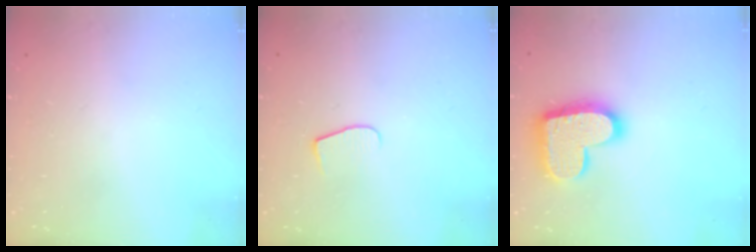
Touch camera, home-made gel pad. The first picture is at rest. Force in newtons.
{"total": 7.5, "press": 7.5, "slide": 0.6}
{"total": 16.3, "press": 16.3, "slide": 1.3}